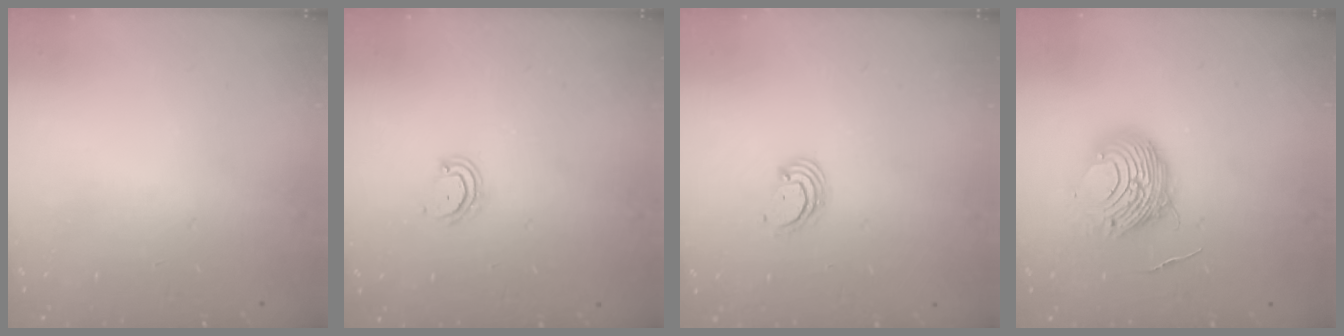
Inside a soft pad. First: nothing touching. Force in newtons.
{"total": 4.1, "press": 4.1, "slide": 0.3}
{"total": 2.6, "press": 2.6, "slide": 0.3}
{"total": 9.7, "press": 9.7, "slide": 0.8}